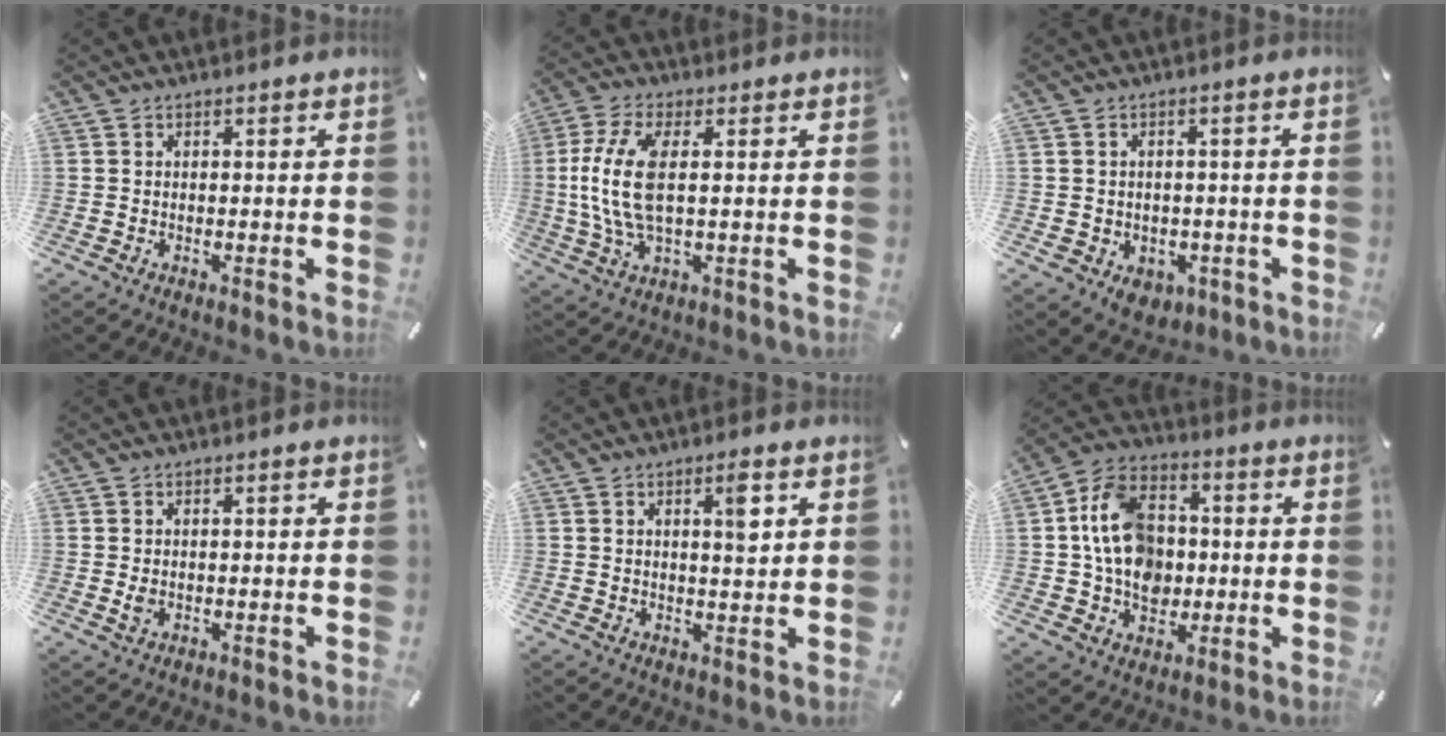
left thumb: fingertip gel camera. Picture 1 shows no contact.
{"total": 12.1, "force": [1.0, 4.5, 11.2], "torque": [-0.253, -0.020, 0.014]}
{"total": 4.8, "force": [-0.9, 4.3, 2.0], "torque": [-0.029, 0.001, -0.014]}
{"total": 1.6, "force": [0.1, 1.1, 1.1], "torque": [-0.015, -0.002, -0.001]}
{"total": 5.0, "force": [2.0, 1.0, 4.4], "torque": [-0.068, -0.010, 0.027]}
{"total": 14.2, "force": [-0.2, 11.7, 8.1], "torque": [-0.175, 0.019, 0.000]}